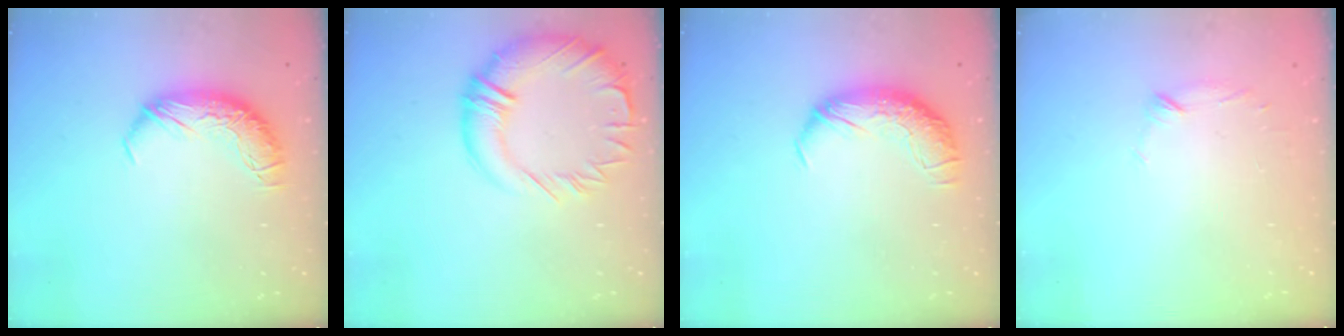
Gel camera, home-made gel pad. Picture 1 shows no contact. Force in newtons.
{"total": 6.7, "press": 5.7, "slide": 3.6}
{"total": 1.8, "press": 0.7, "slide": 1.6}
{"total": 7.0, "press": 7.0, "slide": 0.8}